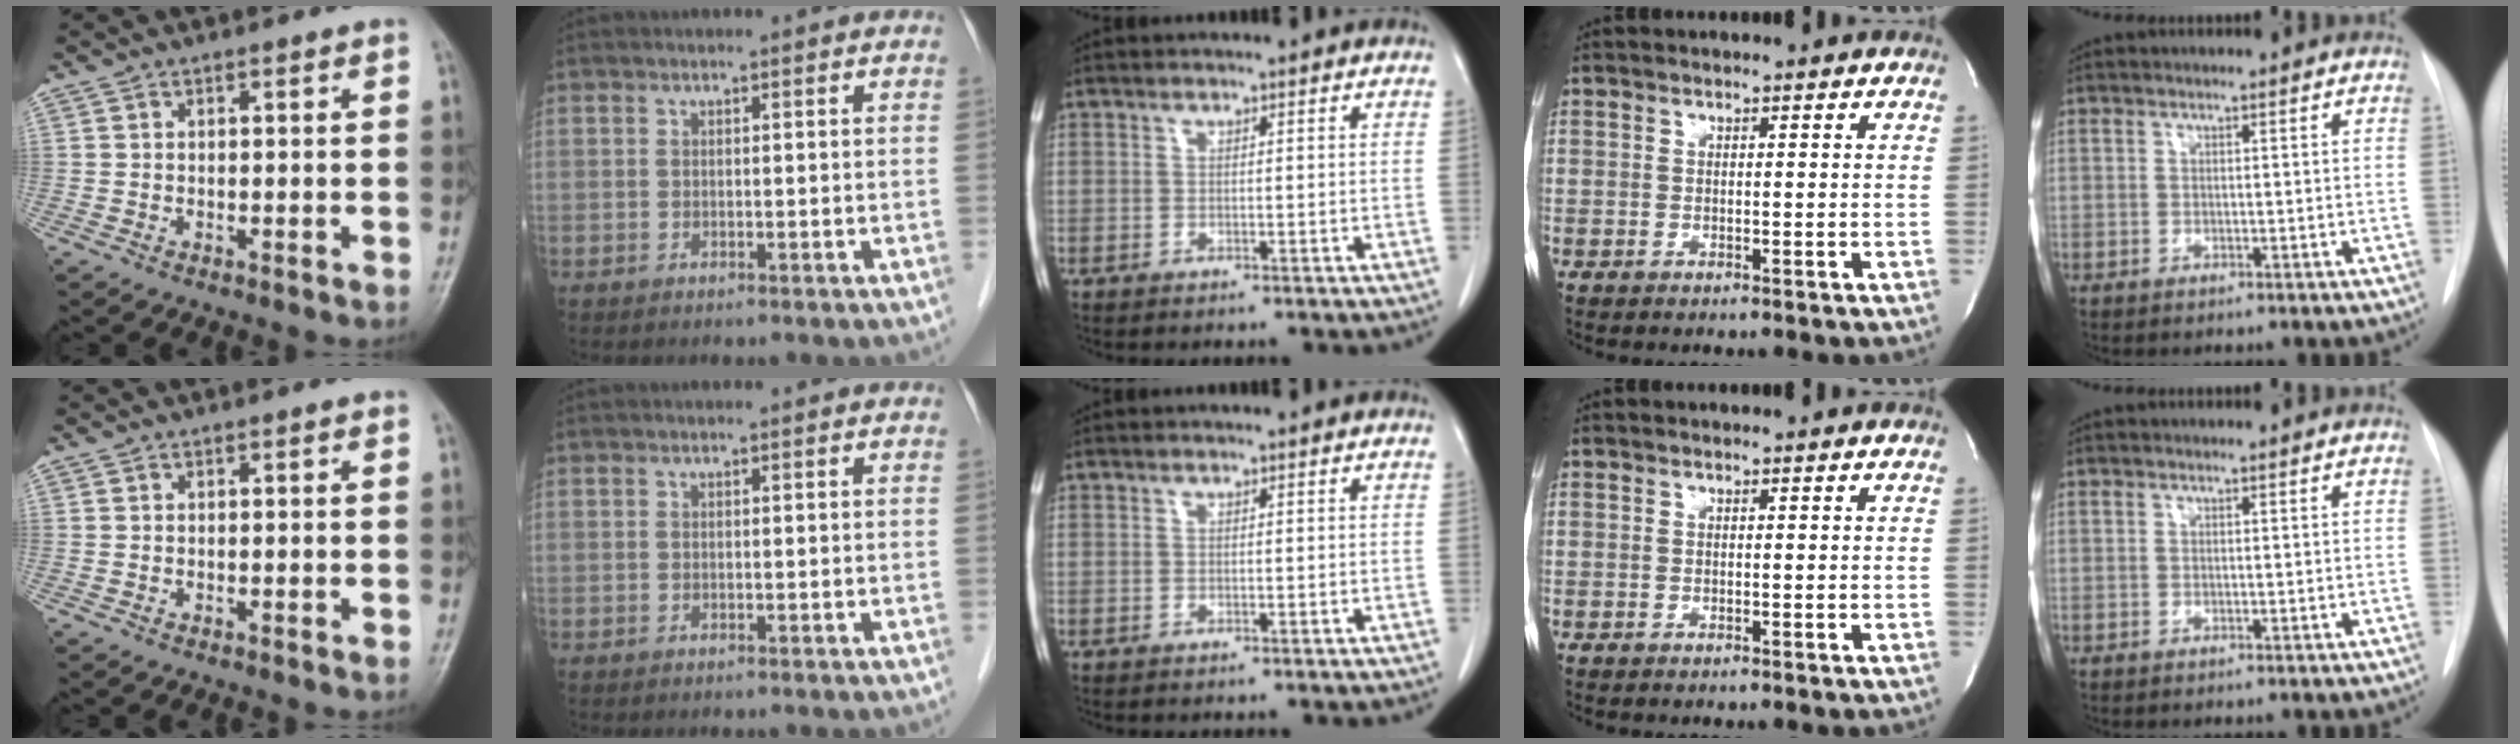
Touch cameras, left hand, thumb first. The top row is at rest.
{}